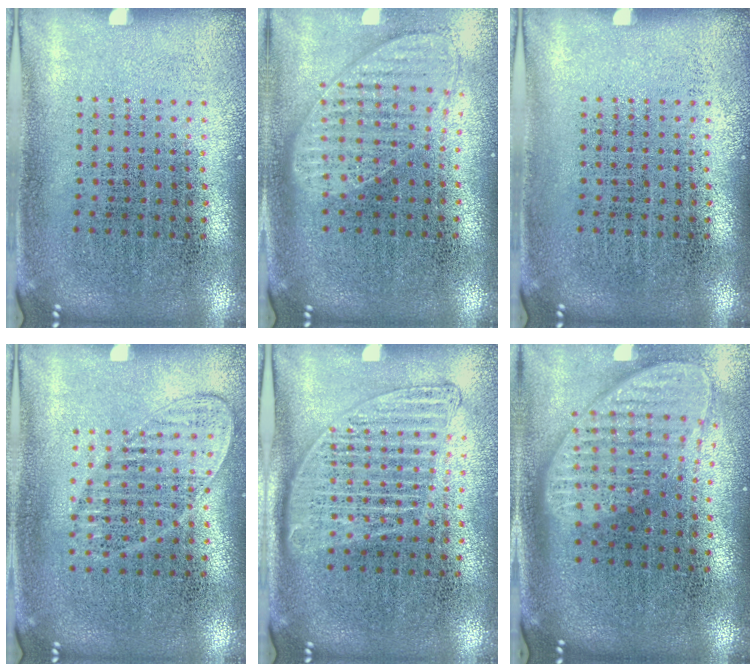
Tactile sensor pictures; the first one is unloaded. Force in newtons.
{"total": 1.0, "press": 1.0, "slide": 0.2}
{"total": 0.0}
{"total": 1.0, "press": 1.0, "slide": 0.3}
{"total": 1.4, "press": 1.3, "slide": 0.6}
{"total": 2.0, "press": 1.6, "slide": 1.2}